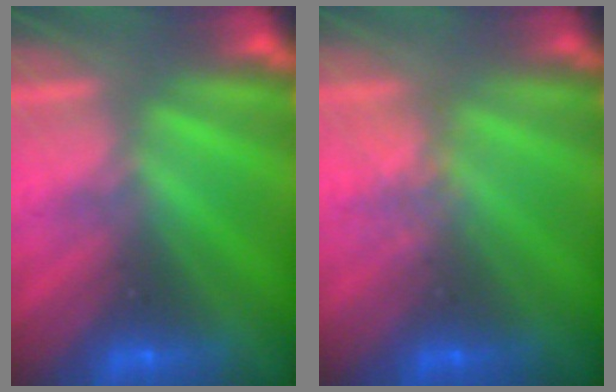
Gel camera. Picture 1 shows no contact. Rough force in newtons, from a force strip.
{"total": 2.4}